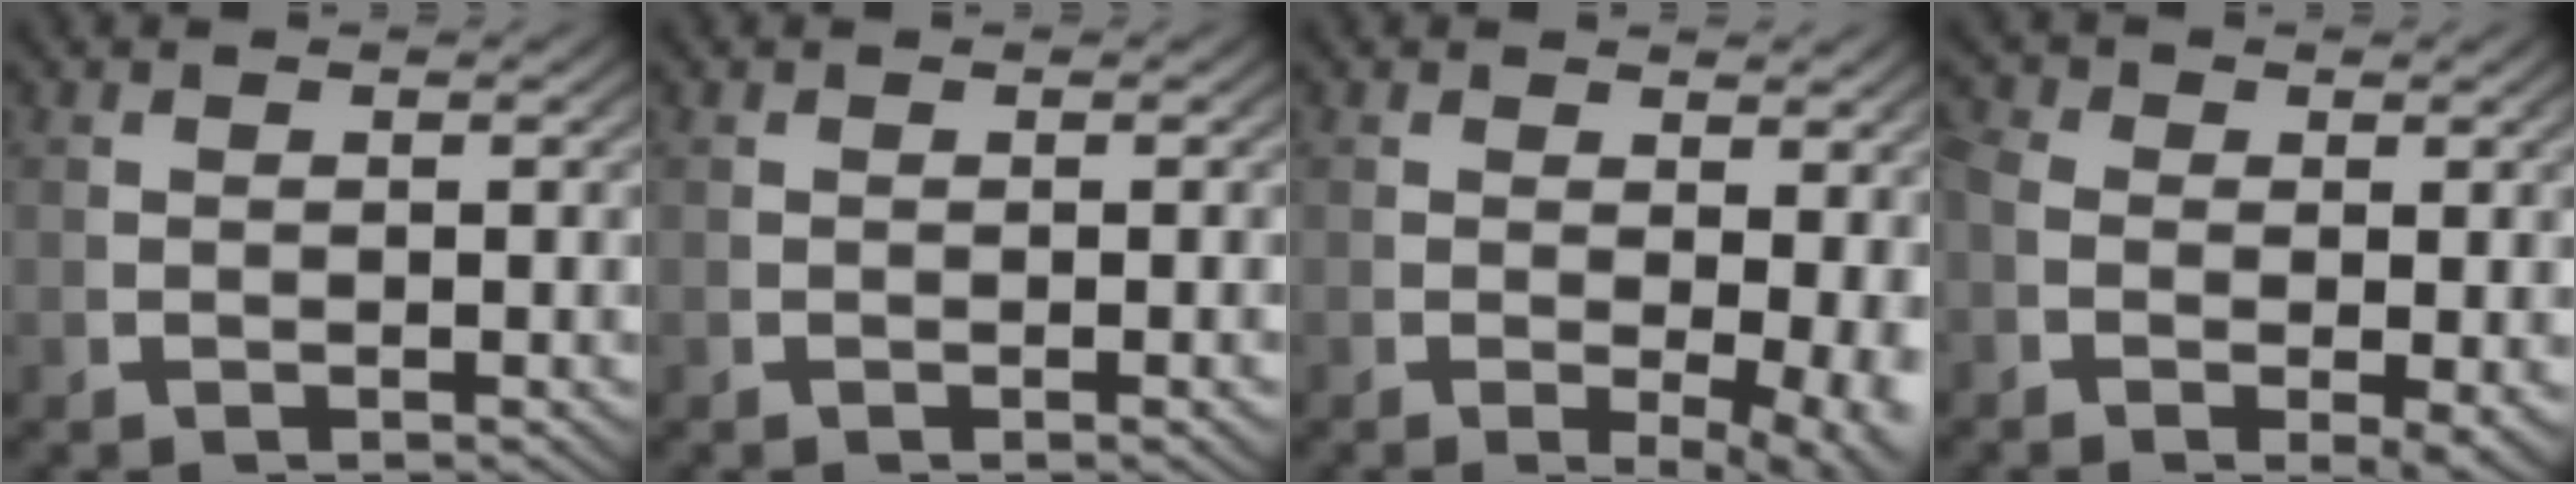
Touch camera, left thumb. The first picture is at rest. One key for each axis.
{"total": 0.7, "fx": -0.1, "fy": 0.0, "fz": 0.7, "tx": -0.012, "ty": 0.002, "tz": 0.000}
{"total": 4.3, "fx": 0.0, "fy": 2.2, "fz": 3.7, "tx": -0.050, "ty": -0.023, "tz": 0.005}
{"total": 3.6, "fx": -0.2, "fy": 2.4, "fz": 2.7, "tx": -0.047, "ty": -0.016, "tz": -0.003}